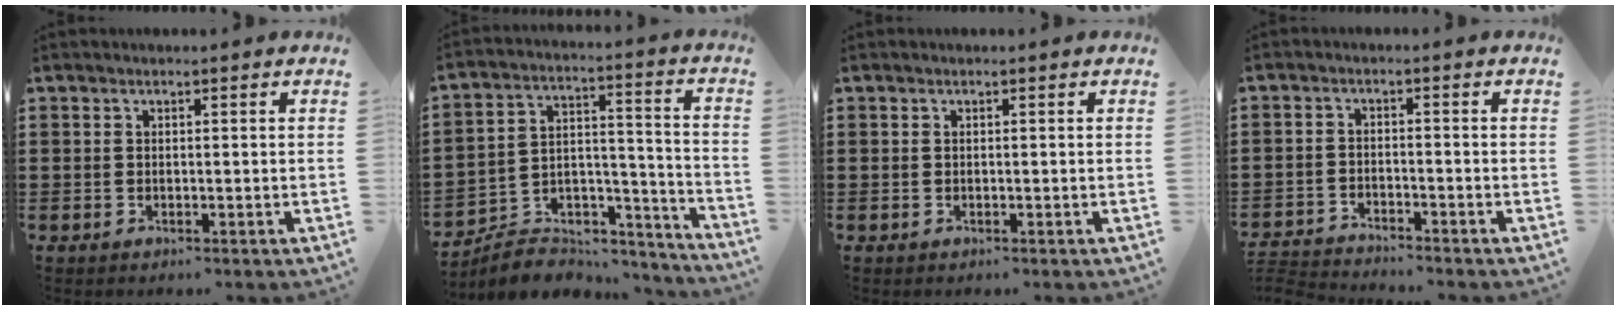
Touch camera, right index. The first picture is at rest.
{"total": 6.0, "force": [-5.1, 2.8, 1.1], "torque": [-0.018, 0.007, -0.097]}
{"total": 0.0}
{"total": 3.0, "force": [-3.0, 0.0, -0.1], "torque": [-0.005, -0.003, -0.065]}